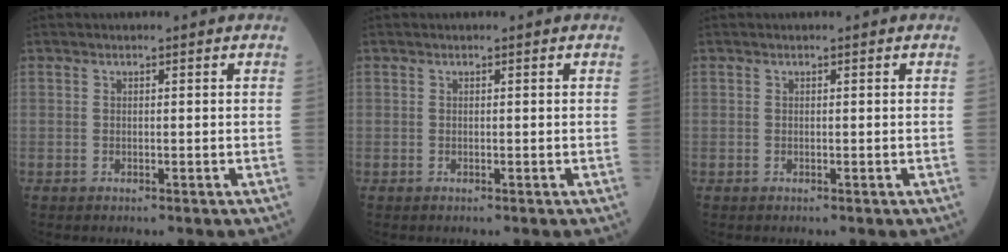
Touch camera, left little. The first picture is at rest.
{"total": 0.0}
{"total": 0.0}